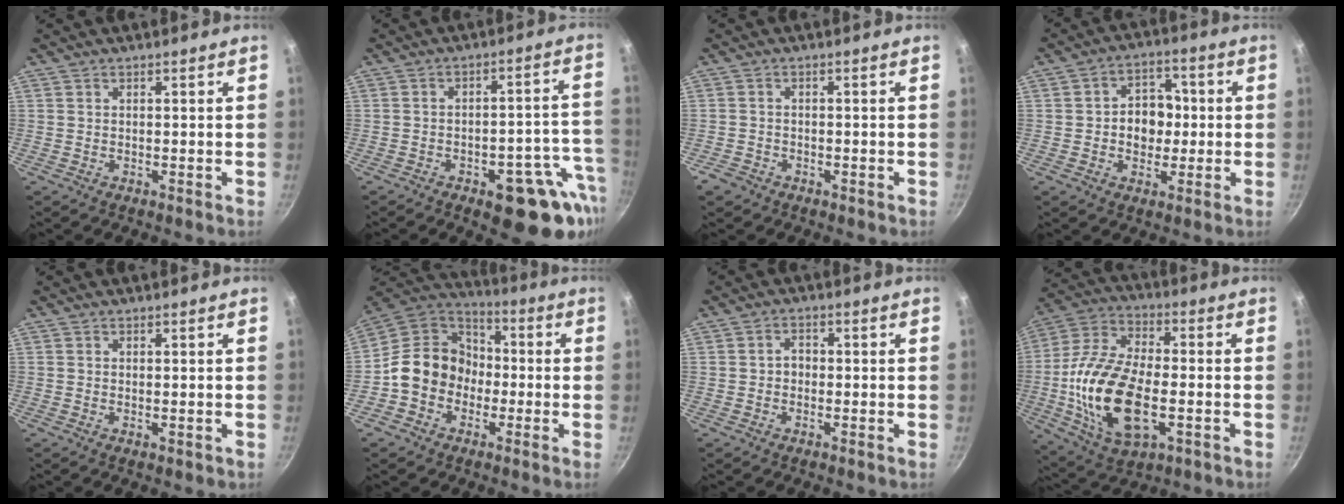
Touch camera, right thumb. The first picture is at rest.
{"total": 16.0, "force": [-7.6, 6.9, 12.2], "torque": [-0.089, 0.043, -0.093]}
{"total": 2.5, "force": [-1.6, 1.8, 0.7], "torque": [-0.013, 0.016, -0.026]}
{"total": 8.5, "force": [-0.2, 6.8, 5.1], "torque": [-0.029, 0.011, -0.009]}
{"total": 0.6, "force": [0.0, 0.2, 0.6], "torque": [-0.006, -0.003, -0.001]}
{"total": 13.5, "force": [-2.6, 11.7, 6.3], "torque": [-0.060, 0.047, -0.063]}
{"total": 3.0, "force": [-0.2, 2.3, 1.8], "torque": [-0.012, 0.013, -0.006]}
{"total": 21.2, "force": [-3.7, 11.0, 17.7], "torque": [-0.346, 0.018, -0.071]}